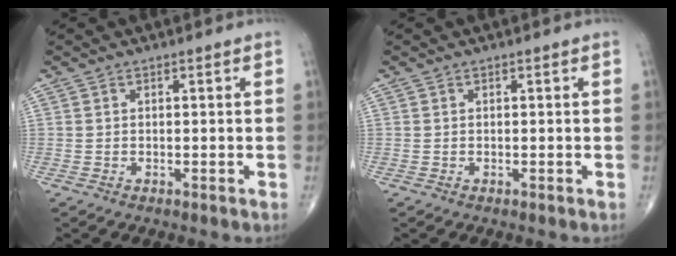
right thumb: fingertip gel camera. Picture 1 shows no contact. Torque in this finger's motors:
{"motor_torque": [0.18, 0.21, -0.02, 0.00, 0.02]}